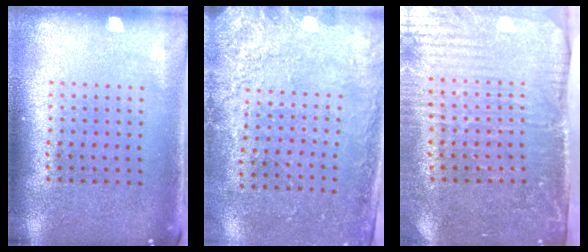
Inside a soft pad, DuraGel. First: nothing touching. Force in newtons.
{"total": 2.7, "press": 2.2, "slide": 1.5}
{"total": 4.5, "press": 3.7, "slide": 2.4}